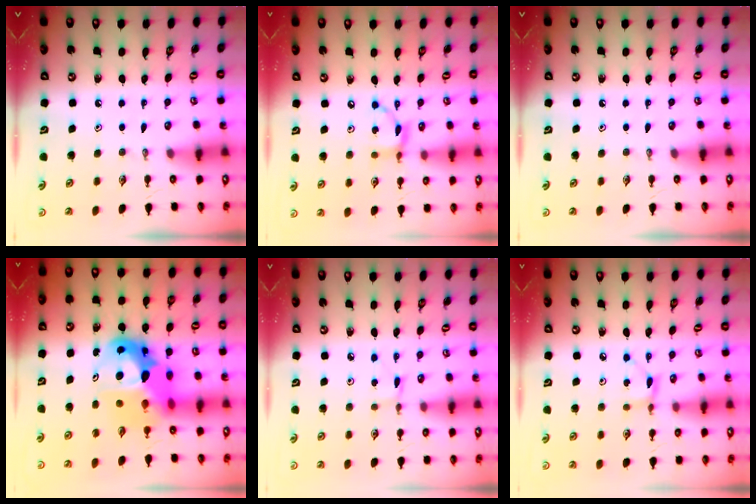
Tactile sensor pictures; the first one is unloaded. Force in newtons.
{"total": 9.4, "press": 9.3, "slide": 0.6}
{"total": 0.0}
{"total": 17.5, "press": 17.4, "slide": 1.6}
{"total": 1.9, "press": 1.9, "slide": 0.2}
{"total": 2.6, "press": 2.6, "slide": 0.3}